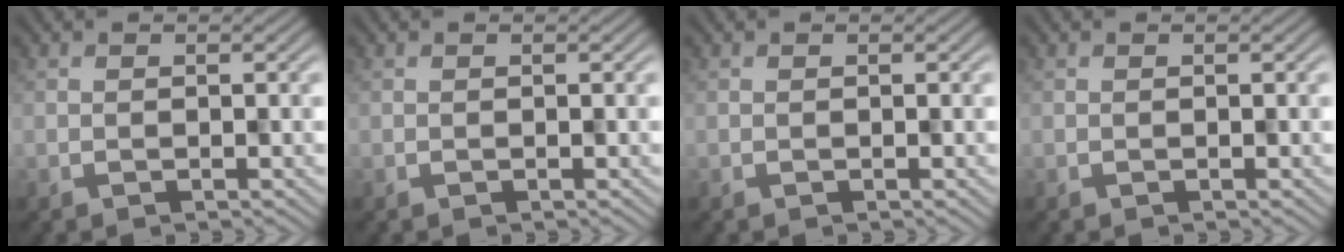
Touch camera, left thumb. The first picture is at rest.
{"total": 0.0}
{"total": 0.0}
{"total": 0.0}